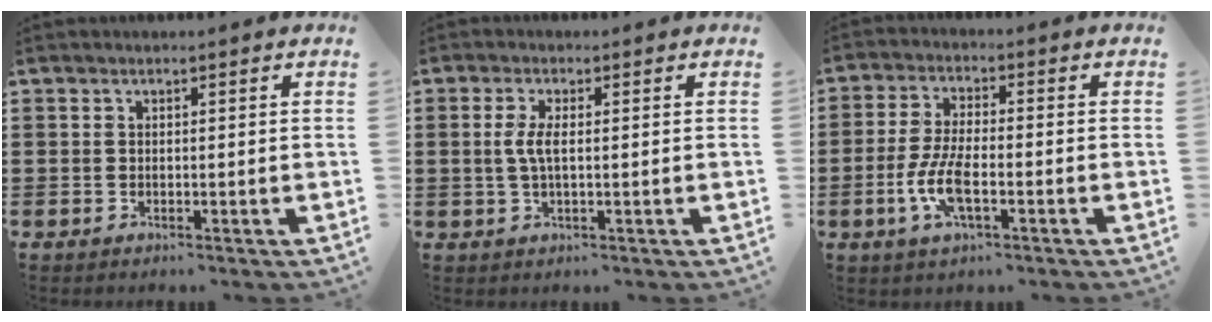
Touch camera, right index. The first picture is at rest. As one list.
[{"total": 3.3, "force": [0.1, 1.0, 3.1], "torque": [-0.073, -0.004, -0.005]}, {"total": 6.8, "force": [-2.3, 2.3, 6.0], "torque": [-0.140, -0.012, -0.048]}]